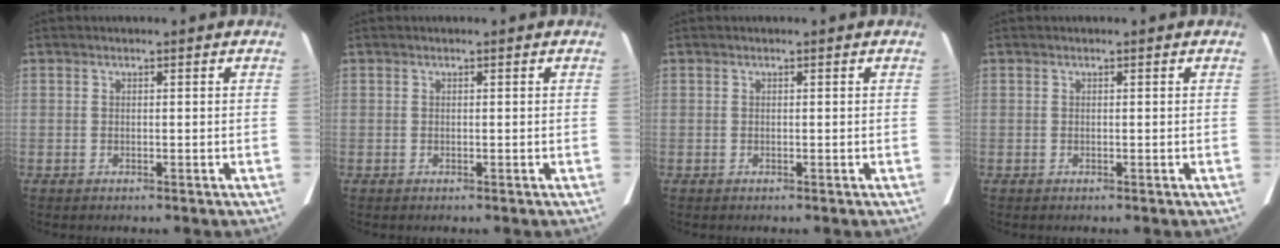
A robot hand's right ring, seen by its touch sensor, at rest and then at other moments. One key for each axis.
{"total": 0.0}
{"total": 0.0}
{"total": 0.0}